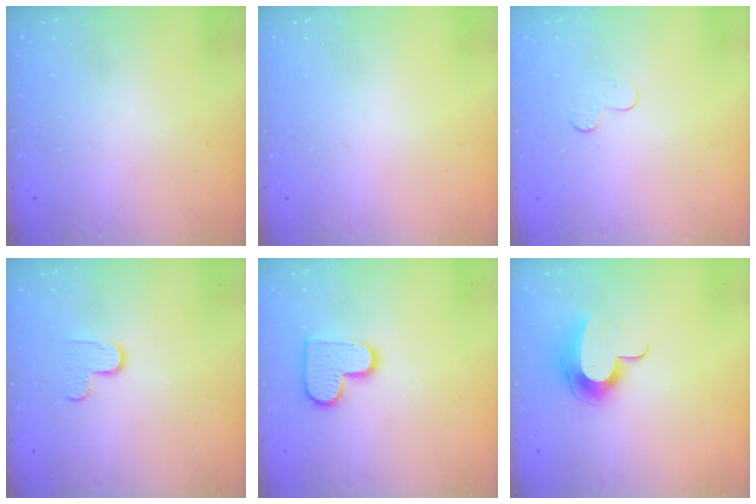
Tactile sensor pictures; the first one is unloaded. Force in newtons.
{"total": 0.0}
{"total": 4.4, "press": 4.4, "slide": 0.4}
{"total": 5.7, "press": 5.7, "slide": 0.4}
{"total": 12.0, "press": 12.0, "slide": 0.7}
{"total": 10.8, "press": 10.8, "slide": 0.9}